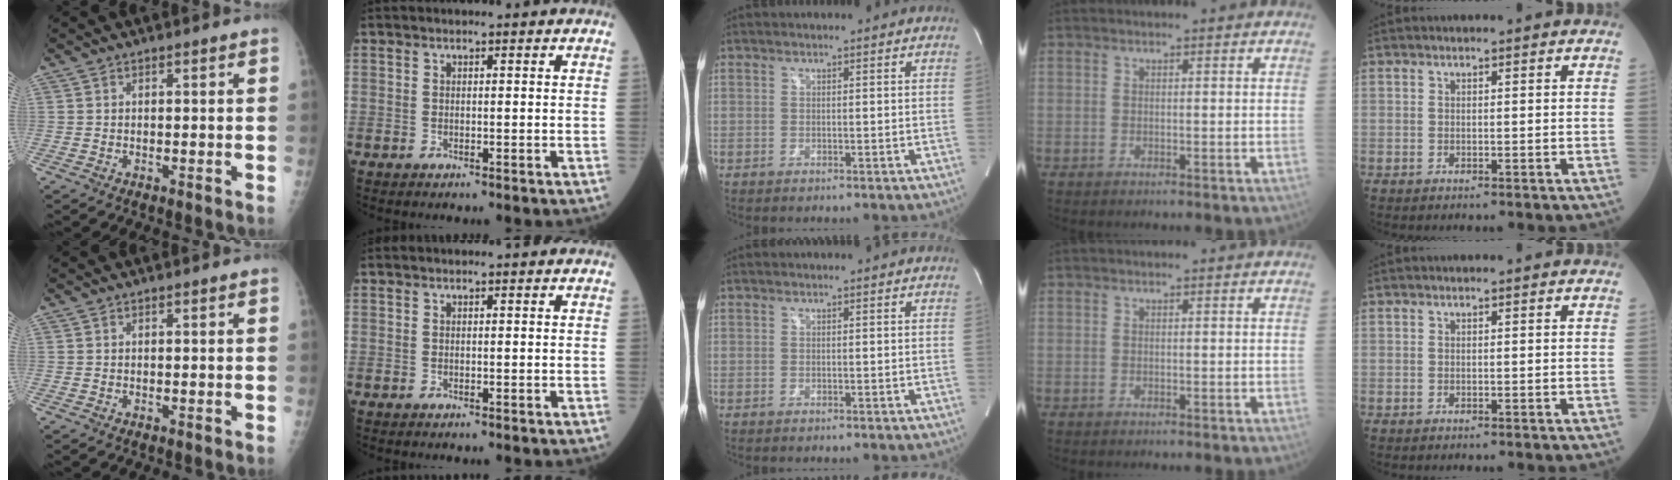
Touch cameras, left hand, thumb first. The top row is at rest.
{}